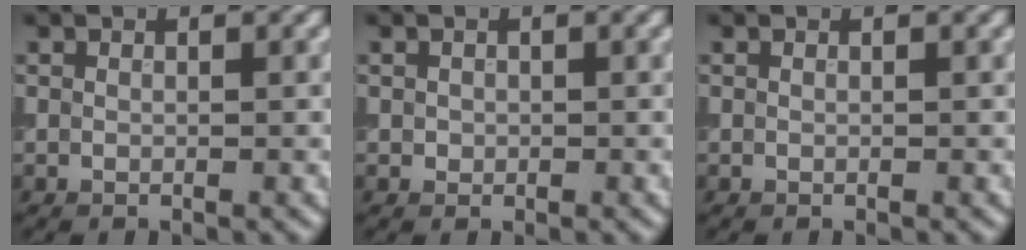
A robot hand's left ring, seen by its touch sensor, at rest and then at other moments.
{"total": 0.6, "force": [-0.1, 0.6, 0.2], "torque": [-0.004, -0.004, -0.001]}
{"total": 0.0}